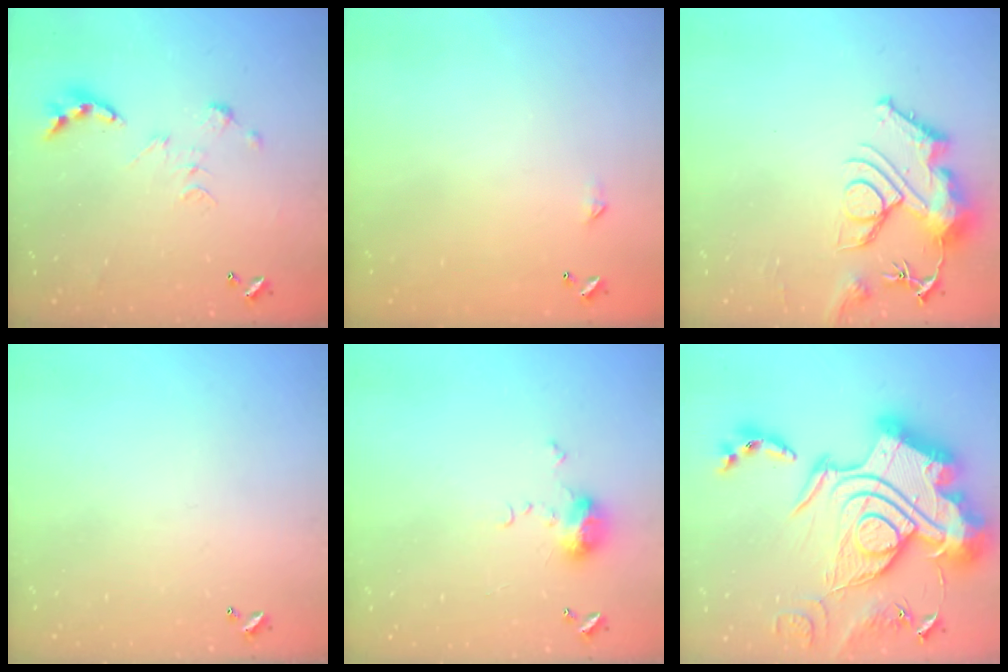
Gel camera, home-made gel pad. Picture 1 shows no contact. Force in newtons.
{"total": 2.3, "press": 2.3, "slide": 0.4}
{"total": 11.9, "press": 11.8, "slide": 1.6}
{"total": 0.0}
{"total": 6.2, "press": 6.2, "slide": 0.7}
{"total": 0.6, "press": 0.6, "slide": 0.0}